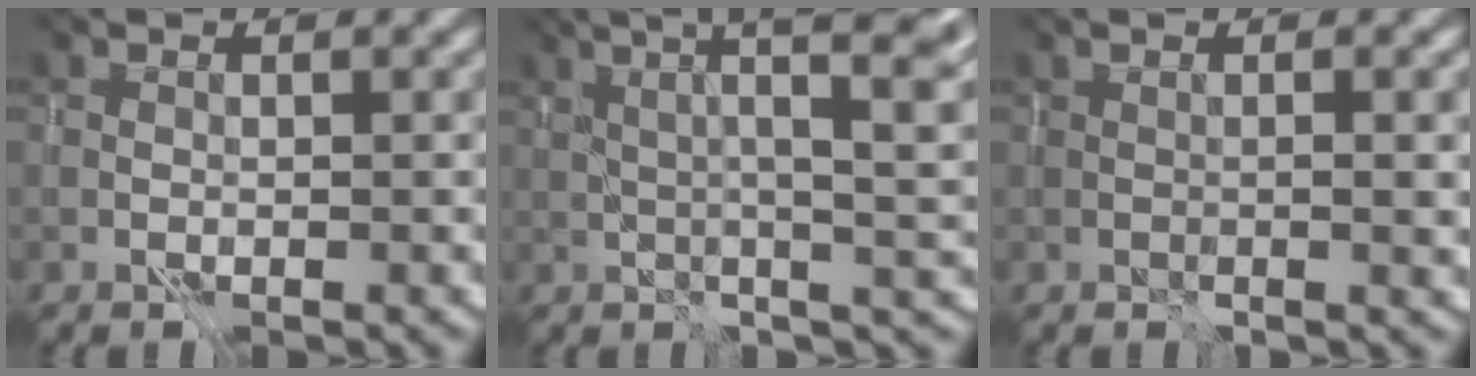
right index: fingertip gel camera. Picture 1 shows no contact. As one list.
[{"total": 8.9, "force": [2.7, 1.2, 8.4], "torque": [-0.081, 0.026, 0.034]}, {"total": 1.2, "force": [0.2, 0.3, 1.1], "torque": [-0.001, 0.000, -0.002]}]